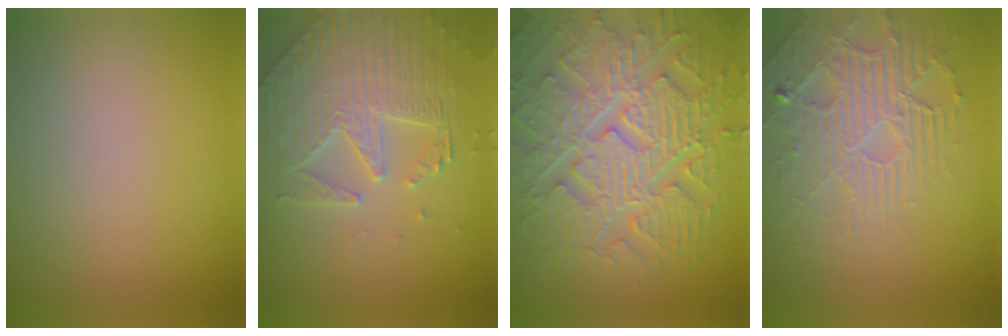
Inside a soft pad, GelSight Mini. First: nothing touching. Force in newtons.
{"total": 4.2, "press": 3.9, "slide": 1.6}
{"total": 10.4, "press": 7.1, "slide": 7.5}
{"total": 3.5, "press": 3.1, "slide": 1.6}